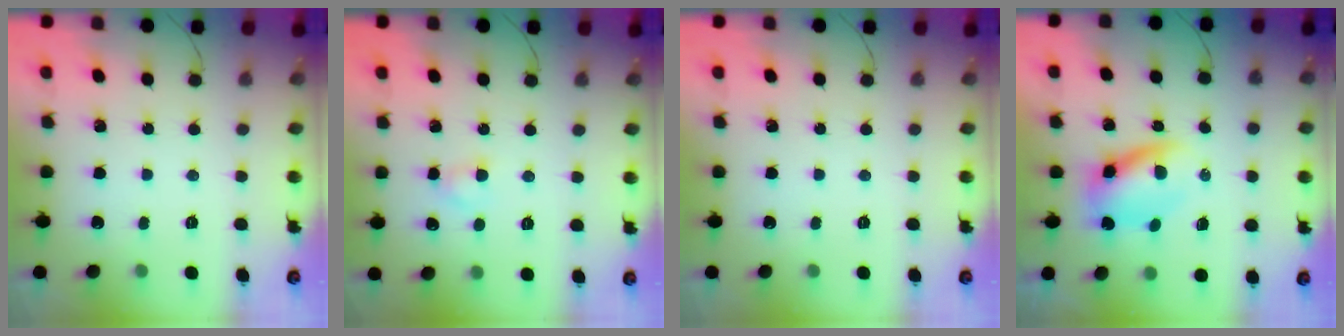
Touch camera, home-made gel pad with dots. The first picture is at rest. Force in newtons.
{"total": 2.8, "press": 2.6, "slide": 1.0}
{"total": 0.0}
{"total": 4.9, "press": 4.8, "slide": 1.0}